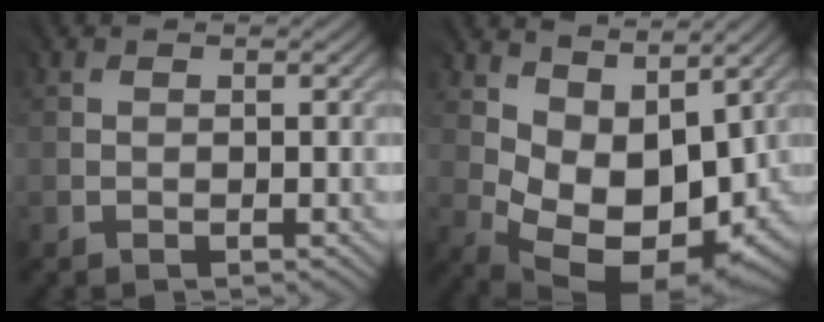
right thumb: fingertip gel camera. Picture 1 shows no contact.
{"total": 11.2, "force": [1.9, 7.3, 8.3], "torque": [-0.156, -0.025, 0.049]}